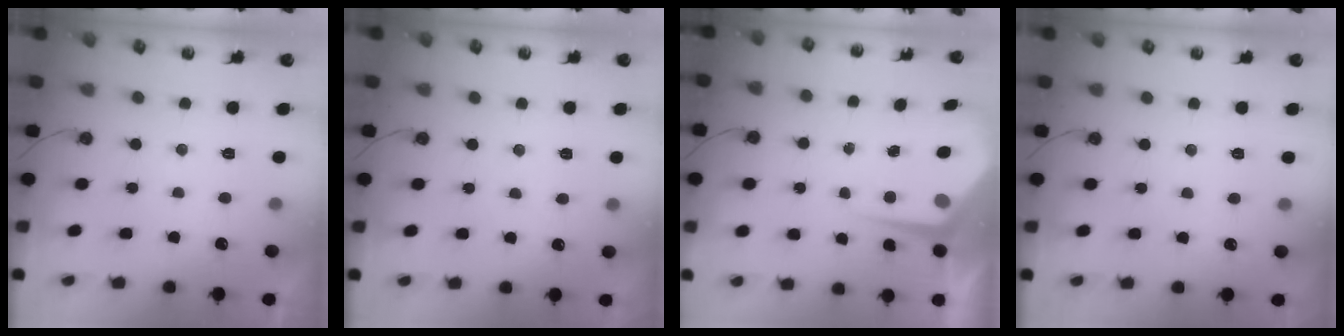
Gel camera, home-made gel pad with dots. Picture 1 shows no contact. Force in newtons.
{"total": 4.8, "press": 4.8, "slide": 0.7}
{"total": 5.9, "press": 5.9, "slide": 0.4}
{"total": 2.3, "press": 2.2, "slide": 0.4}